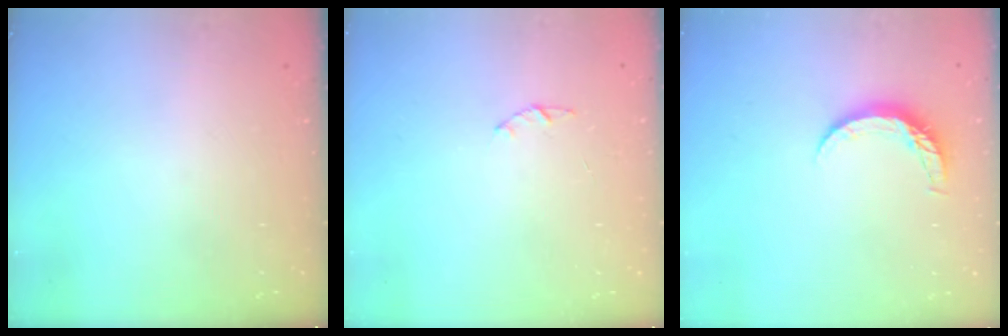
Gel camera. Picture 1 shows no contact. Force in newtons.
{"total": 1.0, "press": 0.9, "slide": 0.3}
{"total": 6.6, "press": 6.5, "slide": 0.6}